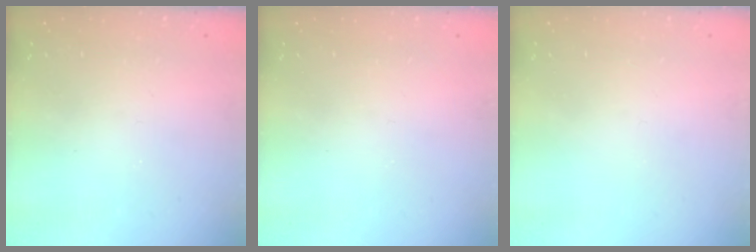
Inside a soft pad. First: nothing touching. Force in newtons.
{"total": 0.0}
{"total": 0.0}